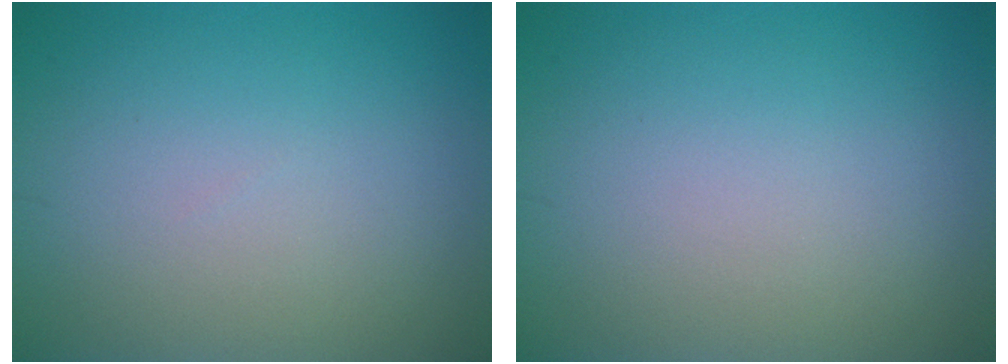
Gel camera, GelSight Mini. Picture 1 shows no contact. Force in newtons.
{"total": 0.0}